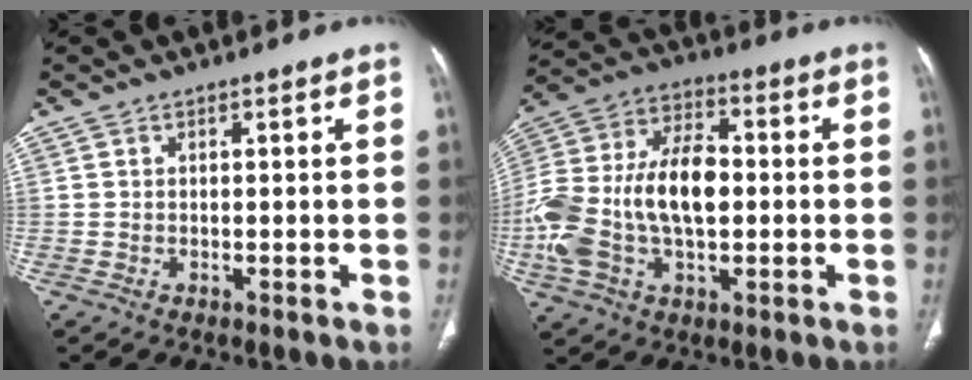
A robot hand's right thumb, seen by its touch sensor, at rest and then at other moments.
{"total": 21.1, "force": [-1.6, 12.2, 17.1], "torque": [-0.363, 0.026, -0.028]}